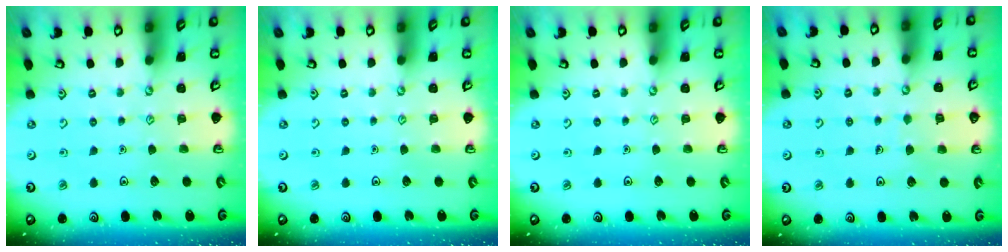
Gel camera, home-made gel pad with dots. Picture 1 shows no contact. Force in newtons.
{"total": 0.0}
{"total": 0.0}
{"total": 4.0, "press": 4.0, "slide": 0.3}